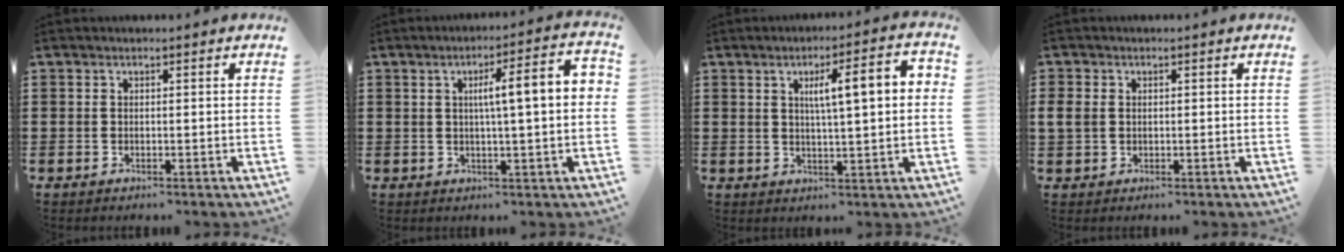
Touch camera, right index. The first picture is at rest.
{"total": 7.2, "force": [0.8, 0.6, 7.1], "torque": [-0.124, -0.002, 0.004]}
{"total": 7.4, "force": [1.6, 1.4, 7.1], "torque": [-0.121, -0.002, 0.018]}
{"total": 1.9, "force": [0.1, 1.5, 1.1], "torque": [-0.040, 0.002, -0.004]}